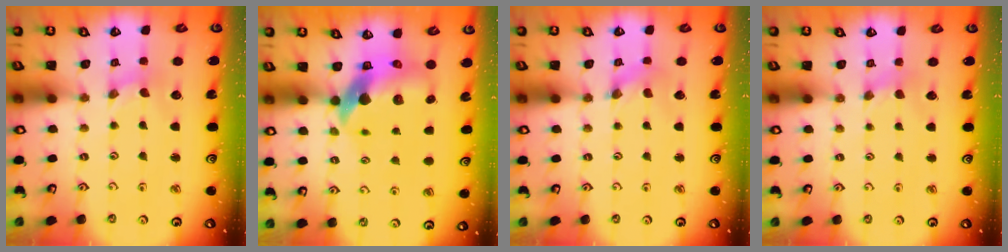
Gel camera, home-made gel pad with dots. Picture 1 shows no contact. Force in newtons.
{"total": 11.7, "press": 11.6, "slide": 1.7}
{"total": 1.2, "press": 1.2, "slide": 0.2}
{"total": 2.4, "press": 2.3, "slide": 0.5}